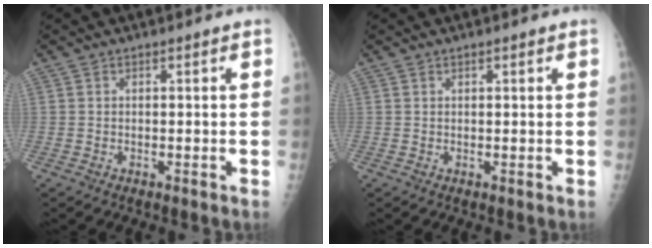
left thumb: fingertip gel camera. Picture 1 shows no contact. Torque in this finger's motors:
{"motor_torque": [-0.51, 0.06, -0.08, -0.02, -0.06]}